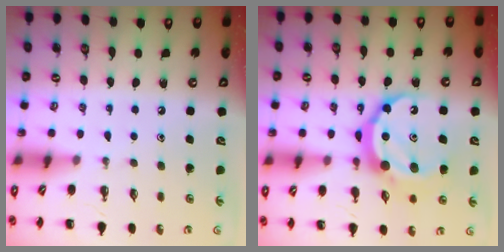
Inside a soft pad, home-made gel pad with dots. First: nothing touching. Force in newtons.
{"total": 15.0, "press": 14.9, "slide": 1.0}